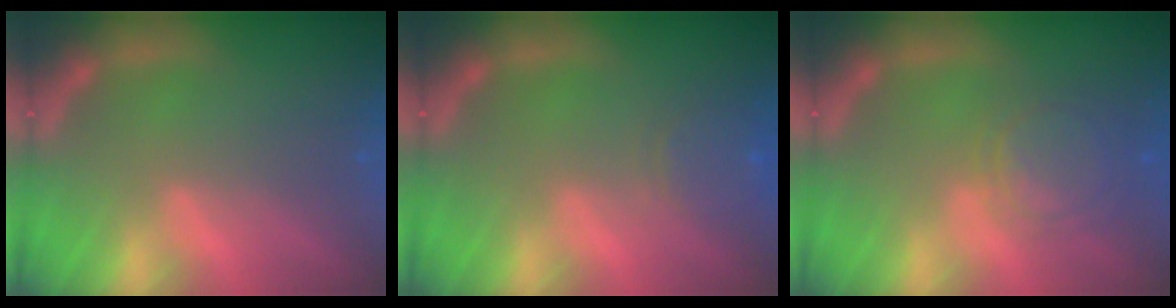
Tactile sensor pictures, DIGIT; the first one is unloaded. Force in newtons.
{"total": 3.5}
{"total": 5.1}